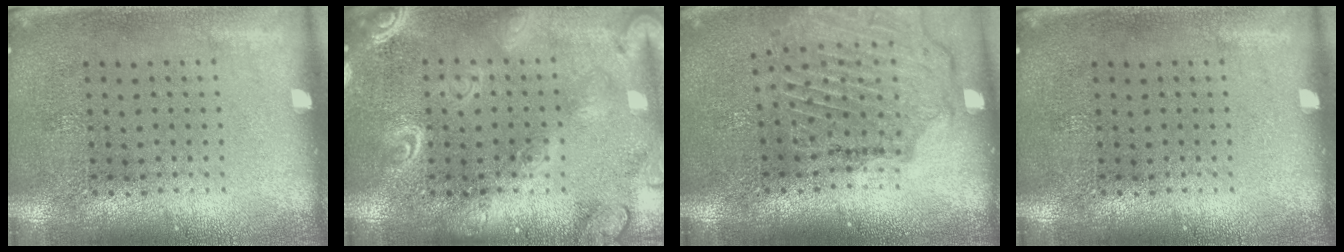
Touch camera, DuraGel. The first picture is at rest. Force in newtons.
{"total": 2.6, "press": 2.5, "slide": 0.3}
{"total": 1.6, "press": 1.6, "slide": 0.0}
{"total": 0.0}